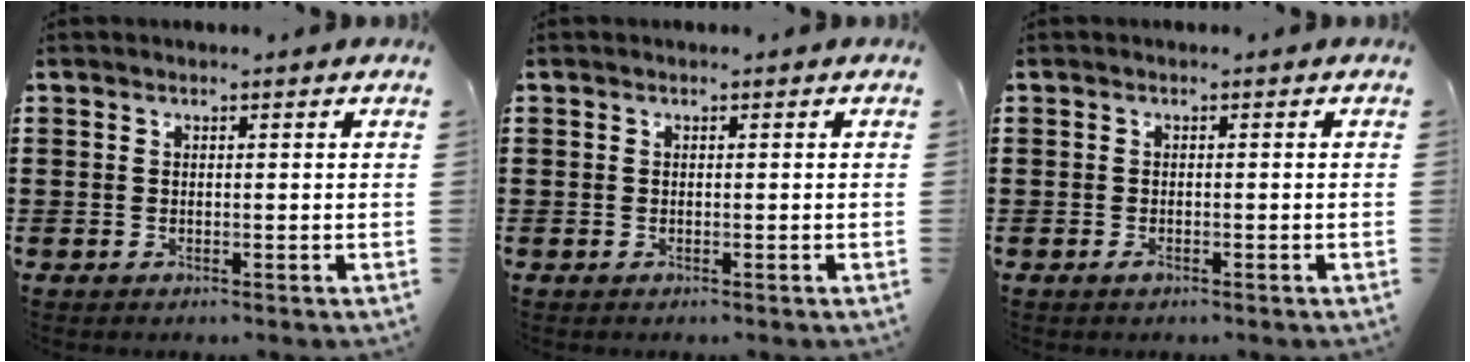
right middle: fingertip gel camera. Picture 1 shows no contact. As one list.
[{"total": 0.0}, {"total": 0.7, "force": [-0.5, 0.2, 0.5], "torque": [-0.011, -0.006, -0.007]}]